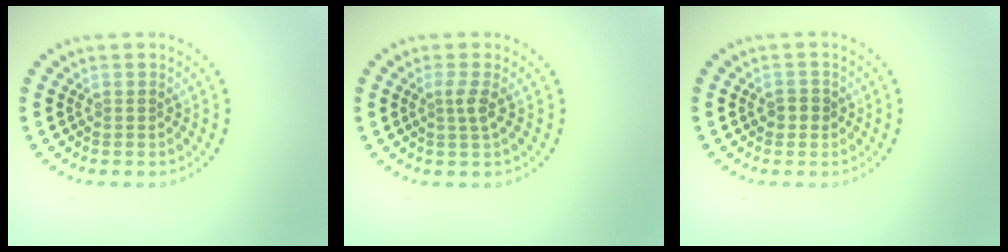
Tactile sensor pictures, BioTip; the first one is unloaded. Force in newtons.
{"total": 1.5, "press": 1.0, "slide": 1.1}
{"total": 1.3, "press": 1.2, "slide": 0.4}